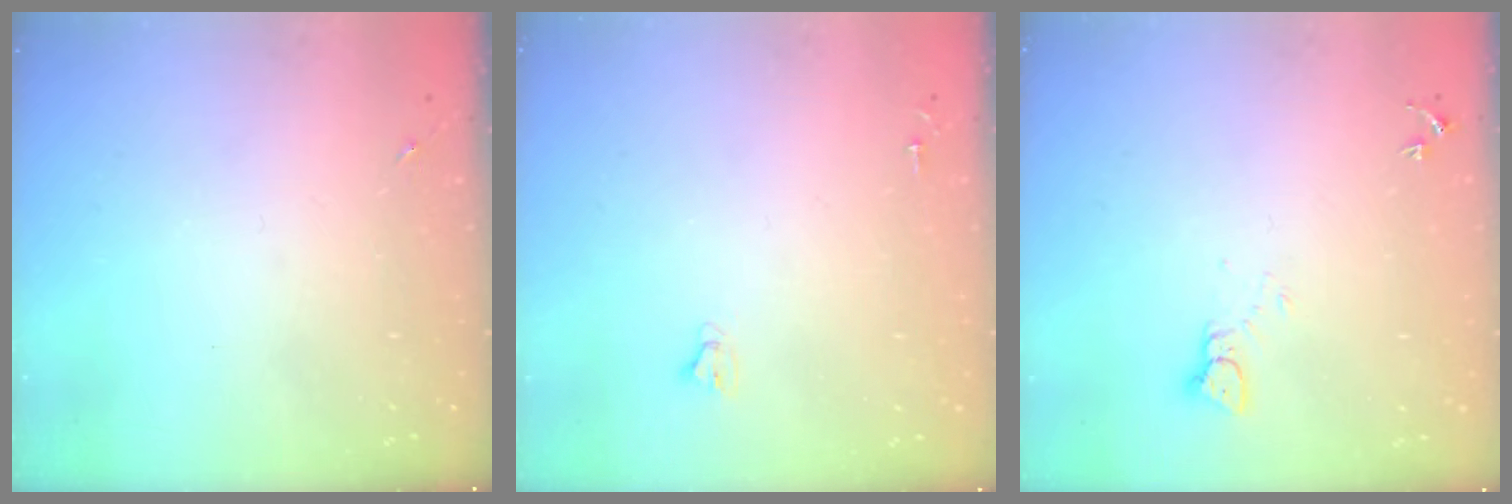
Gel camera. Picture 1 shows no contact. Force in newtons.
{"total": 2.0, "press": 2.0, "slide": 0.2}
{"total": 2.6, "press": 2.6, "slide": 0.1}